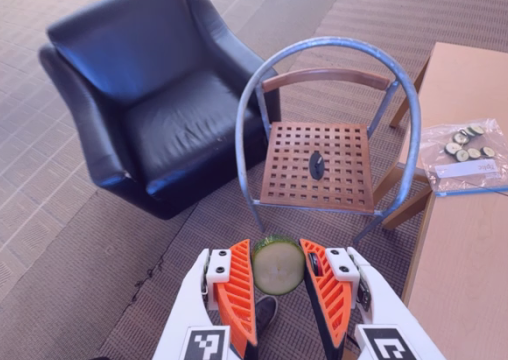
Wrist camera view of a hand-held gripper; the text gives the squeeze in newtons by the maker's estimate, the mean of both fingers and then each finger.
{"total": 7.9, "left": 7.7, "right": 8.1}